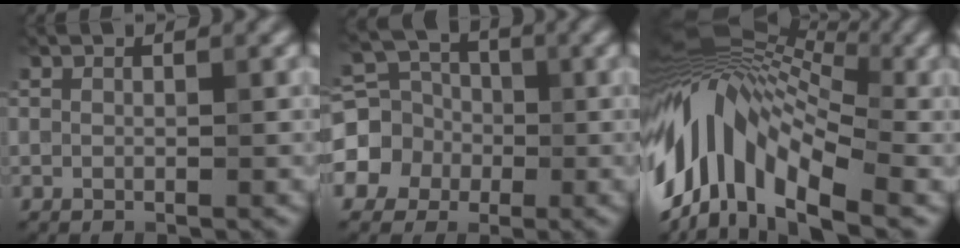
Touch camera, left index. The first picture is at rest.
{"total": 6.1, "force": [-1.1, 5.6, 2.1], "torque": [-0.036, 0.006, -0.045]}
{"total": 13.8, "force": [-0.9, 7.5, 11.5], "torque": [-0.217, 0.030, -0.027]}